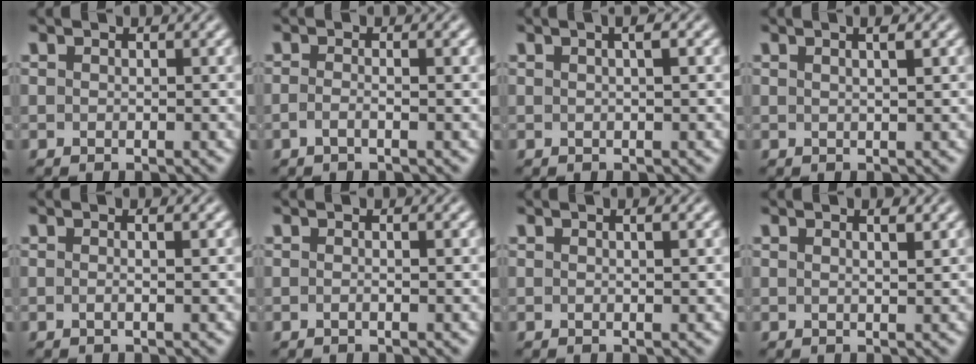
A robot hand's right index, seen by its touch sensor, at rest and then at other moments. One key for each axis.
{"total": 1.4, "fx": -0.8, "fy": -0.4, "fz": 1.0, "tx": -0.021, "ty": -0.005, "tz": -0.015}
{"total": 1.9, "fx": 0.6, "fy": 0.0, "fz": 1.8, "tx": -0.015, "ty": 0.011, "tz": 0.005}
{"total": 1.7, "fx": 0.6, "fy": -0.6, "fz": 1.5, "tx": -0.018, "ty": 0.000, "tz": 0.014}
{"total": 0.9, "fx": -0.3, "fy": -0.5, "fz": 0.7, "tx": -0.016, "ty": -0.003, "tz": -0.004}
{"total": 0.6, "fx": -0.3, "fy": -0.3, "fz": 0.4, "tx": -0.009, "ty": 0.001, "tz": -0.007}
{"total": 0.7, "fx": 0.2, "fy": -0.2, "fz": 0.7, "tx": -0.012, "ty": 0.001, "tz": 0.003}
{"total": 1.2, "fx": 0.5, "fy": -0.7, "fz": 0.9, "tx": -0.013, "ty": -0.006, "tz": 0.013}